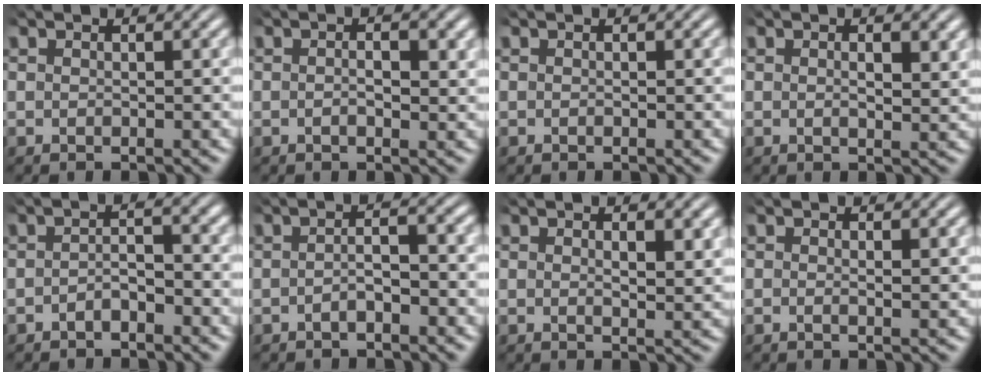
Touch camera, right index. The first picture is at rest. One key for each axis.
{"total": 2.0, "fx": 0.0, "fy": 0.8, "fz": 1.9, "tx": -0.022, "ty": 0.005, "tz": -0.006}
{"total": 0.0}
{"total": 1.5, "fx": 0.5, "fy": 0.2, "fz": 1.4, "tx": -0.021, "ty": -0.004, "tz": 0.007}
{"total": 2.1, "fx": -1.4, "fy": 0.7, "fz": 1.5, "tx": -0.016, "ty": -0.001, "tz": -0.026}
{"total": 2.2, "fx": -1.2, "fy": 0.5, "fz": 1.8, "tx": -0.022, "ty": -0.001, "tz": -0.023}
{"total": 1.5, "fx": 0.7, "fy": 0.0, "fz": 1.3, "tx": -0.019, "ty": -0.009, "tz": 0.013}
{"total": 0.7, "fx": 0.0, "fy": 0.2, "fz": 0.6, "tx": -0.017, "ty": -0.008, "tz": 0.000}